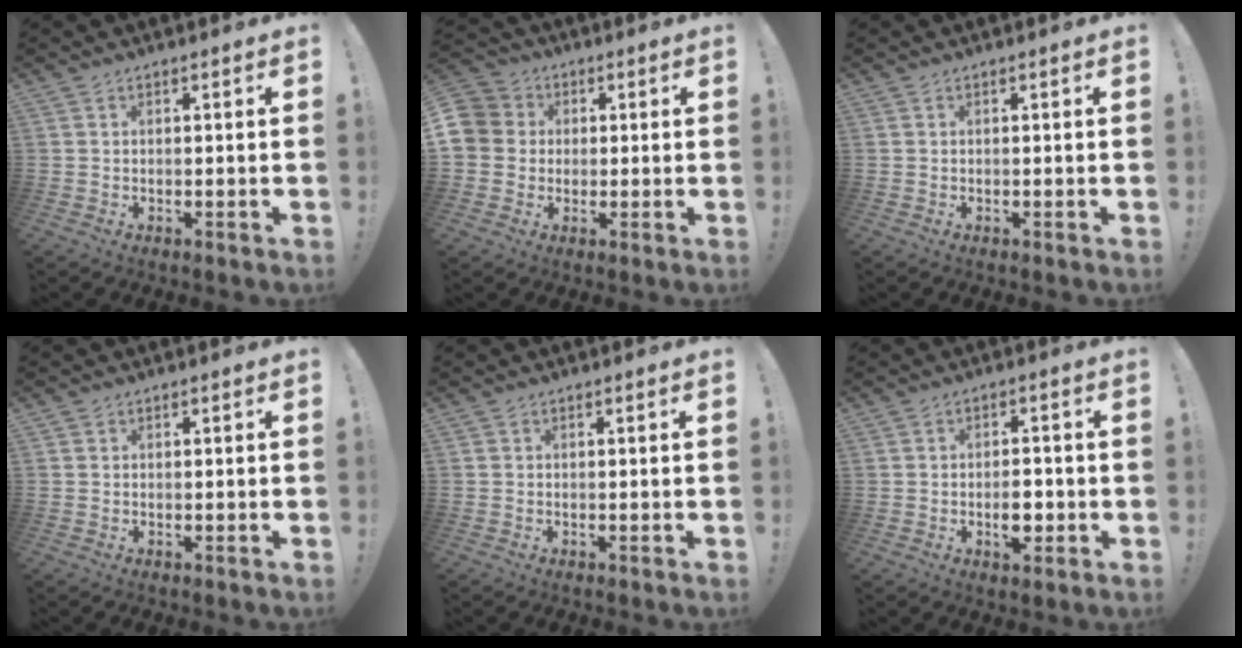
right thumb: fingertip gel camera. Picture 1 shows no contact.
{"total": 8.4, "force": [0.8, 7.9, 2.6], "torque": [-0.047, 0.008, 0.018]}
{"total": 0.0}
{"total": 0.6, "force": [0.3, 0.4, 0.0], "torque": [0.001, 0.001, 0.007]}
{"total": 0.0}
{"total": 5.8, "force": [-1.4, 4.3, 3.6], "torque": [-0.036, 0.010, -0.023]}